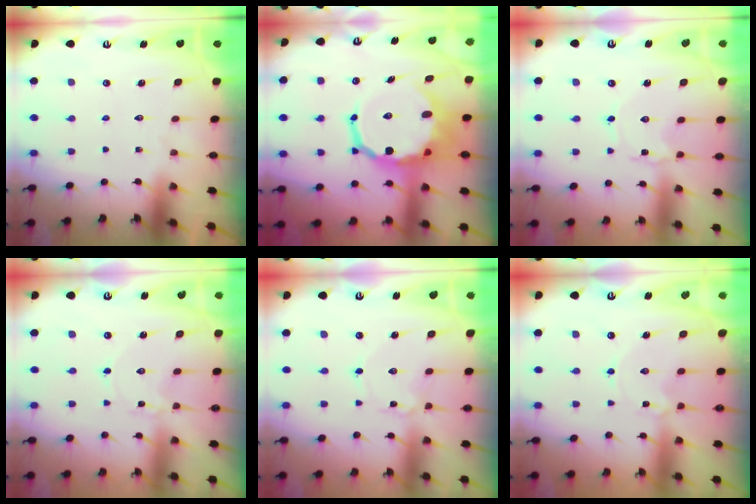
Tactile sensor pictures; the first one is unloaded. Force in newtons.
{"total": 15.0, "press": 14.5, "slide": 3.6}
{"total": 1.2, "press": 1.2, "slide": 0.1}
{"total": 0.7, "press": 0.7, "slide": 0.0}
{"total": 2.0, "press": 2.0, "slide": 0.2}
{"total": 1.7, "press": 1.7, "slide": 0.2}